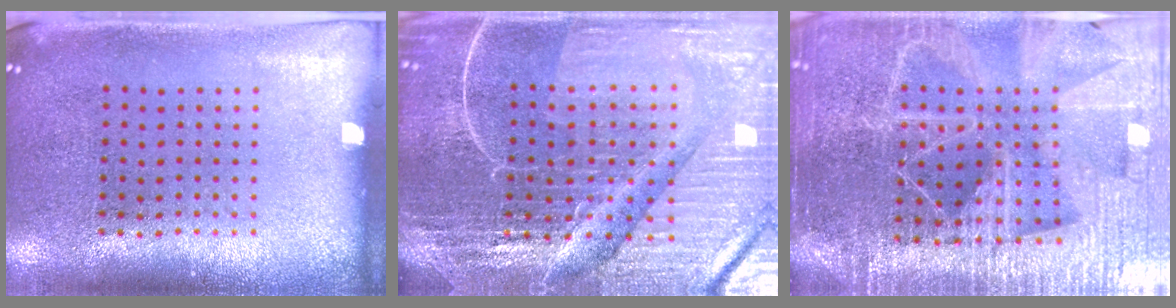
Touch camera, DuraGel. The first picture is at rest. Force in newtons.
{"total": 5.9, "press": 5.4, "slide": 2.5}
{"total": 5.6, "press": 5.0, "slide": 2.6}